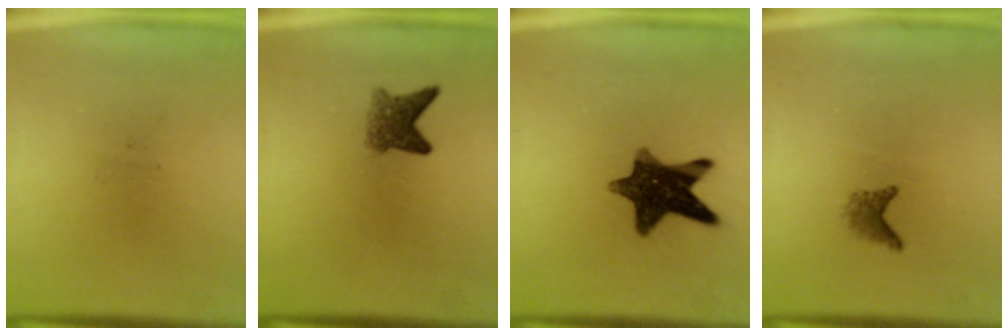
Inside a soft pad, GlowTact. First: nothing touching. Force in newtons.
{"total": 3.5}
{"total": 11.9}
{"total": 1.7}